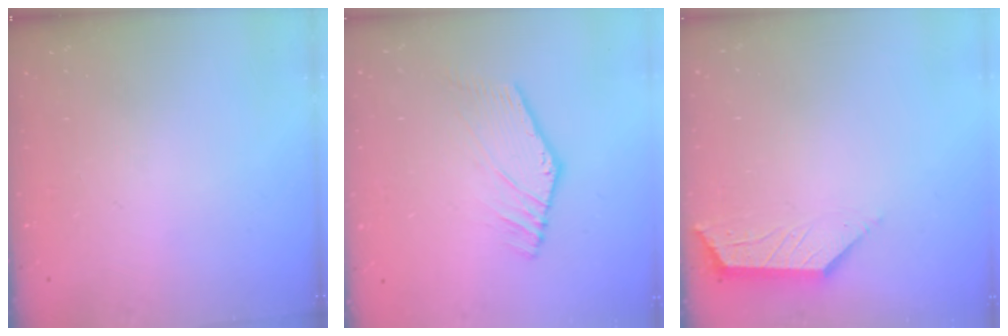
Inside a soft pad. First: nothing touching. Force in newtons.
{"total": 0.9, "press": 0.4, "slide": 0.8}
{"total": 2.7, "press": 2.7, "slide": 0.5}